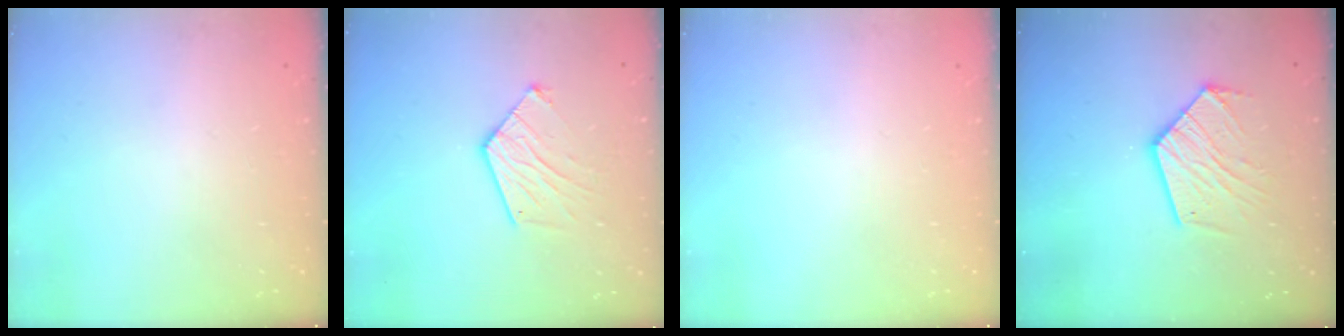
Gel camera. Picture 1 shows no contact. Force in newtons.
{"total": 10.5, "press": 10.4, "slide": 0.5}
{"total": 0.0}
{"total": 14.2, "press": 14.1, "slide": 1.2}